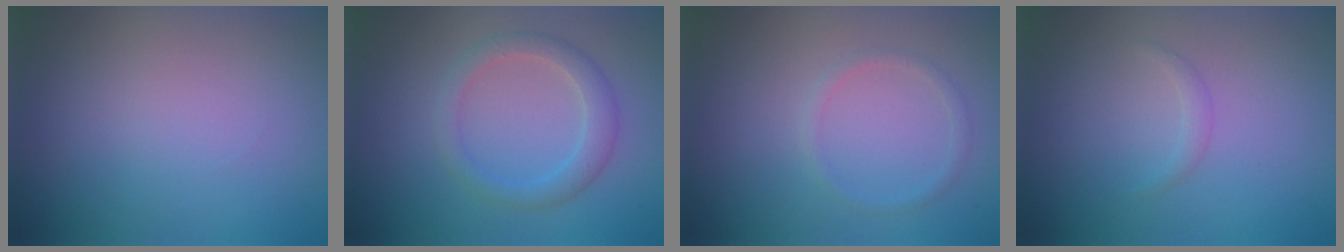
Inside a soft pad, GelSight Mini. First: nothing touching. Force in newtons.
{"total": 2.6, "press": 2.6, "slide": 0.1}
{"total": 1.0, "press": 1.0, "slide": 0.0}
{"total": 0.8, "press": 0.8, "slide": 0.1}